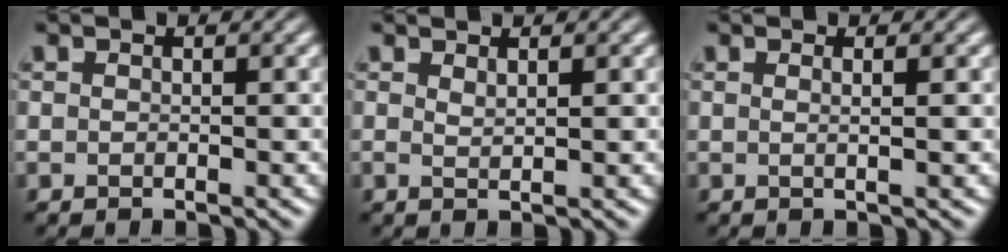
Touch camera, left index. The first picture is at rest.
{"total": 1.1, "force": [1.0, -0.1, 0.5], "torque": [-0.012, 0.007, 0.019]}
{"total": 1.4, "force": [0.6, 0.4, 1.2], "torque": [-0.006, 0.003, -0.001]}